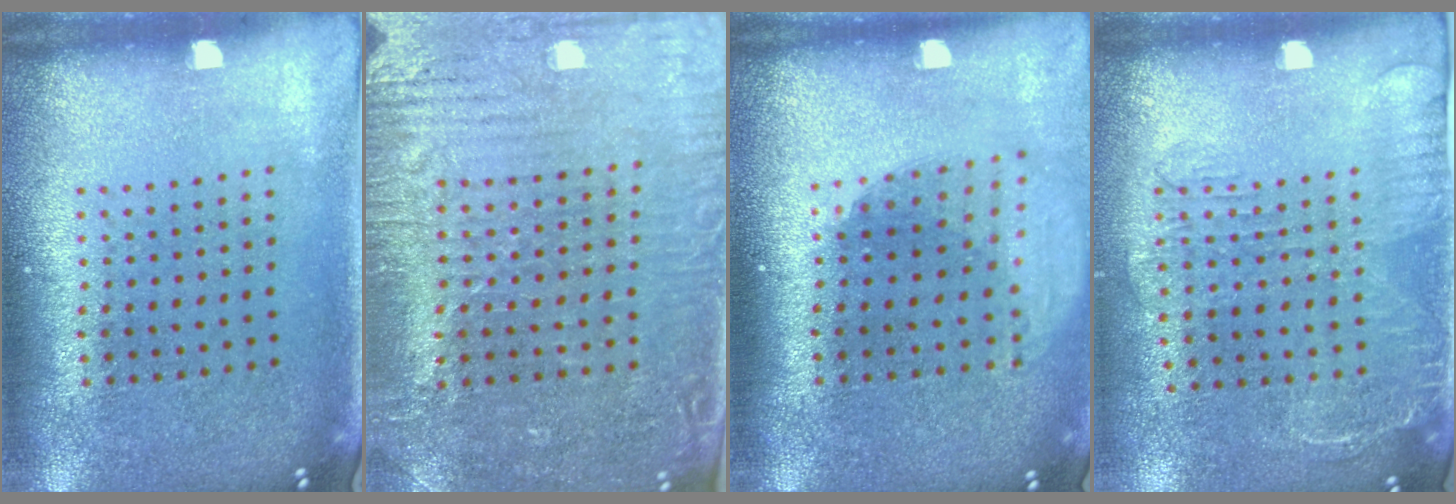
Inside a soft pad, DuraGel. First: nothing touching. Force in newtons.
{"total": 3.7, "press": 3.3, "slide": 1.7}
{"total": 1.9, "press": 1.5, "slide": 1.1}
{"total": 1.6, "press": 1.2, "slide": 1.1}